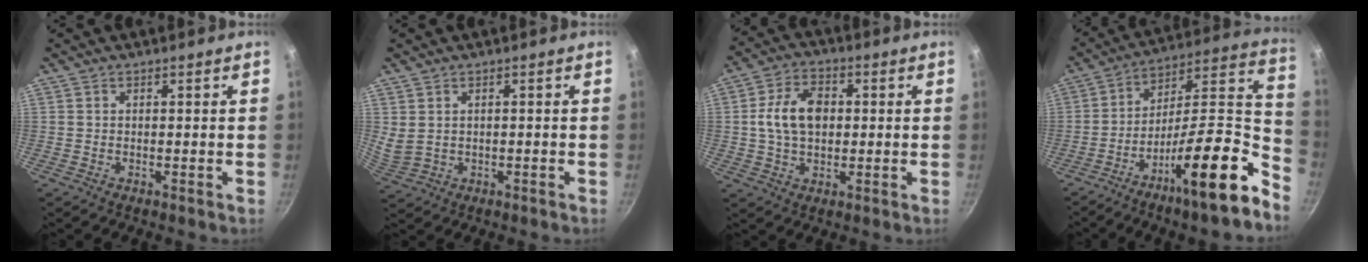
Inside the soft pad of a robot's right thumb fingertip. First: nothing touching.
{"total": 2.9, "force": [0.4, 2.0, 2.0], "torque": [-0.044, -0.002, 0.024]}
{"total": 10.1, "force": [0.8, 7.0, 7.2], "torque": [-0.112, 0.015, 0.008]}
{"total": 22.1, "force": [-12.3, 4.5, 17.8], "torque": [-0.223, 0.085, -0.217]}